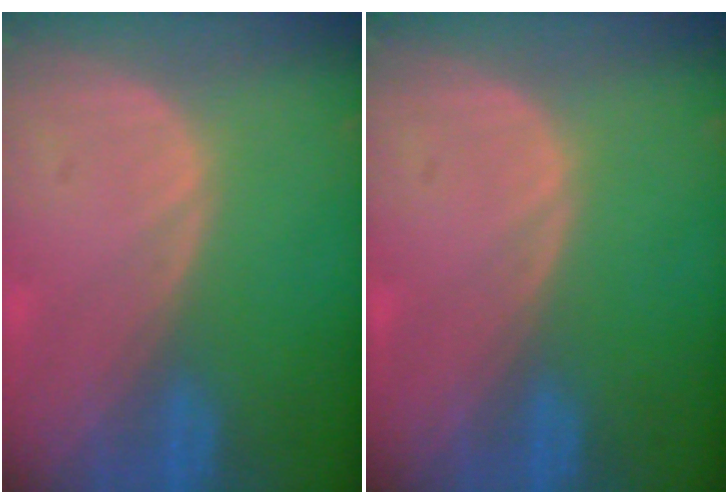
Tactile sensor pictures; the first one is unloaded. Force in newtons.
{"total": 0.0}